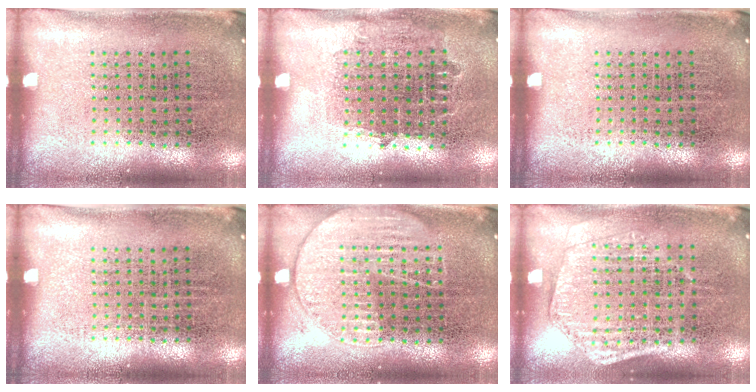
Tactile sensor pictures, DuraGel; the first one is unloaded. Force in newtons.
{"total": 0.8, "press": 0.8, "slide": 0.3}
{"total": 0.0}
{"total": 0.0}
{"total": 2.4, "press": 2.4, "slide": 0.2}
{"total": 1.4, "press": 1.3, "slide": 0.5}